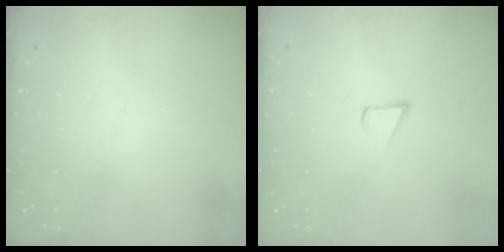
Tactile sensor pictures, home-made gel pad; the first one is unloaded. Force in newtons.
{"total": 2.4, "press": 2.4, "slide": 0.2}